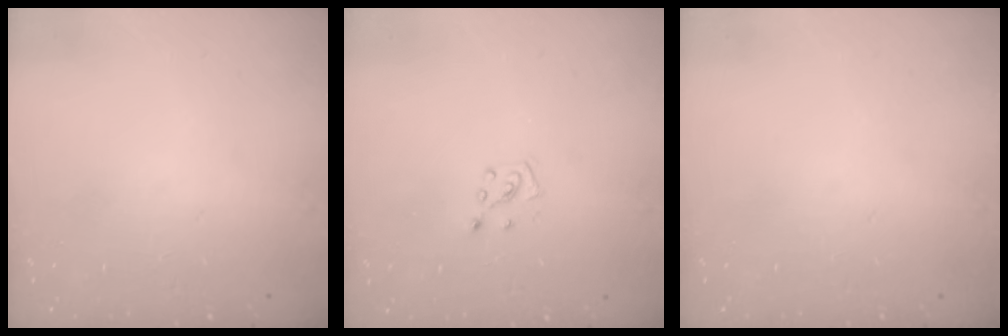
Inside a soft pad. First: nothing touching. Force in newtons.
{"total": 5.2, "press": 5.2, "slide": 0.5}
{"total": 0.0}